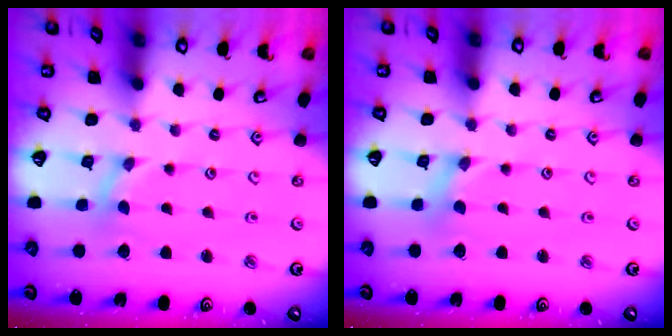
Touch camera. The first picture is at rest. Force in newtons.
{"total": 0.0}